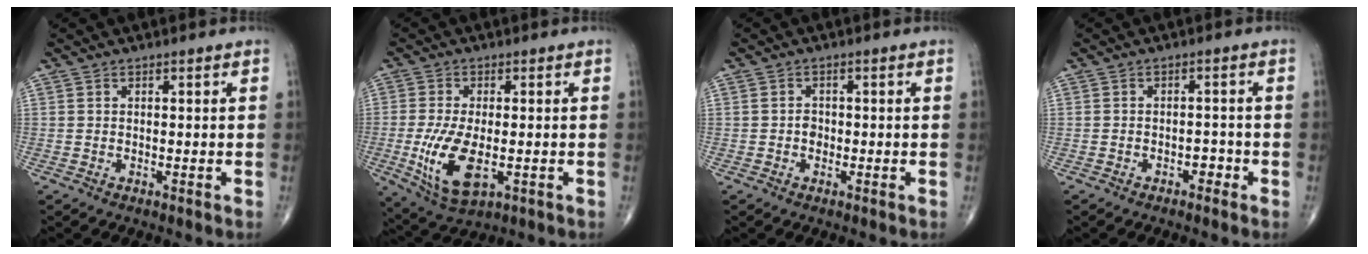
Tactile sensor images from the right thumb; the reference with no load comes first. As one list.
[{"total": 10.9, "force": [-2.4, 5.0, 9.4], "torque": [-0.186, -0.018, -0.034]}, {"total": 1.6, "force": [-0.4, 1.3, 0.8], "torque": [-0.008, 0.004, -0.007]}, {"total": 1.9, "force": [-1.2, 1.1, 1.0], "torque": [-0.003, 0.008, -0.022]}]